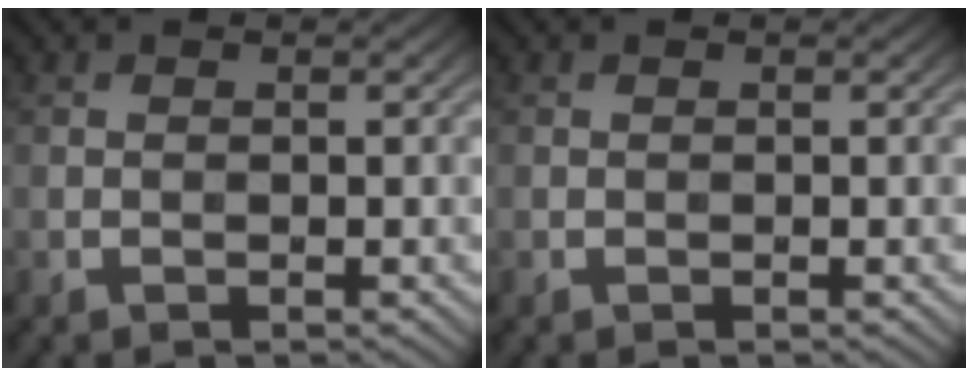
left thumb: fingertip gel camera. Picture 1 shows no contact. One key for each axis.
{"total": 0.0}